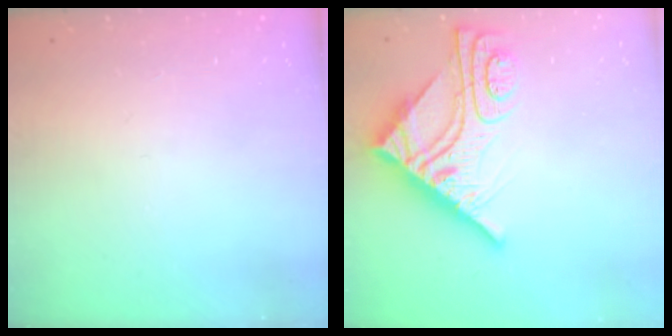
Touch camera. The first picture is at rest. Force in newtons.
{"total": 13.6, "press": 13.6, "slide": 1.3}